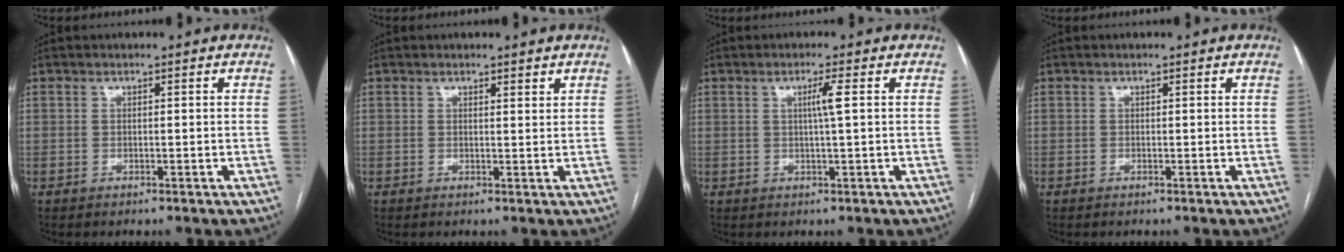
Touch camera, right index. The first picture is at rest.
{"total": 1.5, "force": [1.3, 0.3, 0.7], "torque": [-0.012, -0.001, 0.016]}
{"total": 2.7, "force": [0.5, -0.5, 2.6], "torque": [-0.047, -0.001, 0.008]}
{"total": 0.0}